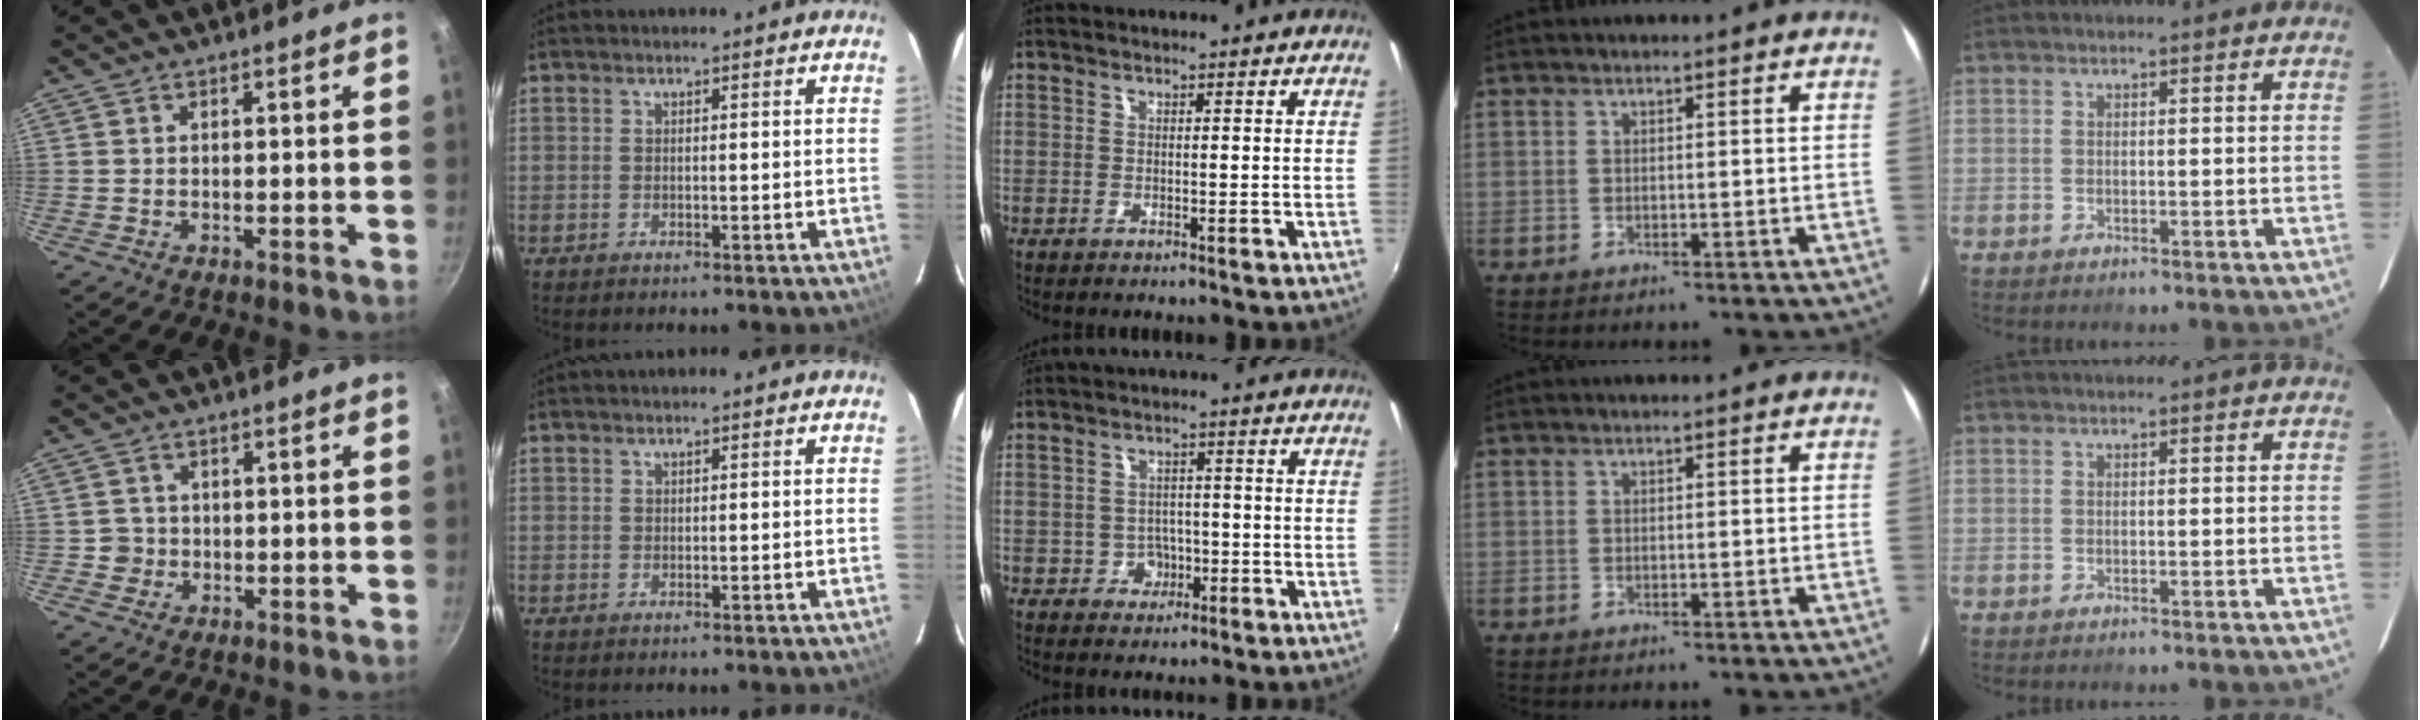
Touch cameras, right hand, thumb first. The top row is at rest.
{"thumb": {"total": 2.1, "force": [-0.1, 2.1, 0.1], "torque": [0.016, 0.007, -0.001]}, "middle": {"total": 3.0, "force": [-1.0, 2.7, 0.5], "torque": [-0.011, 0.008, -0.011]}}